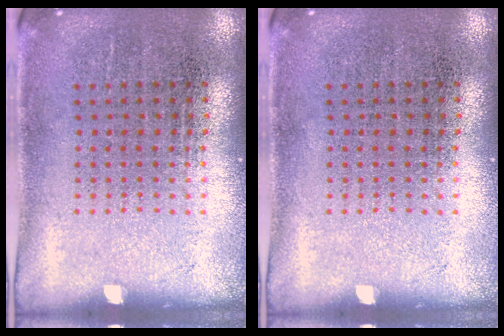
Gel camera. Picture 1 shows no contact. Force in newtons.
{"total": 0.0}